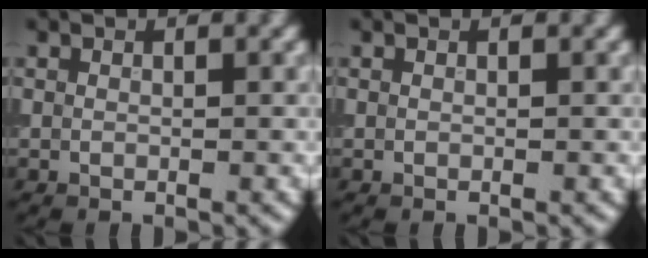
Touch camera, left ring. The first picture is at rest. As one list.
[{"total": 0.0}]